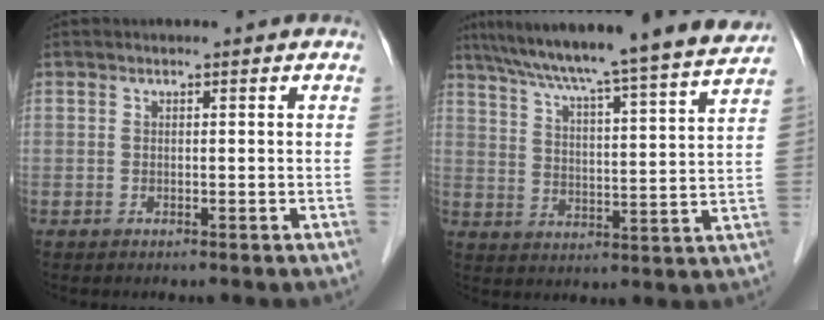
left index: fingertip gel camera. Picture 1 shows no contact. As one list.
[{"total": 21.6, "force": [19.4, -1.3, 9.3], "torque": [-0.156, -0.028, 0.265]}]